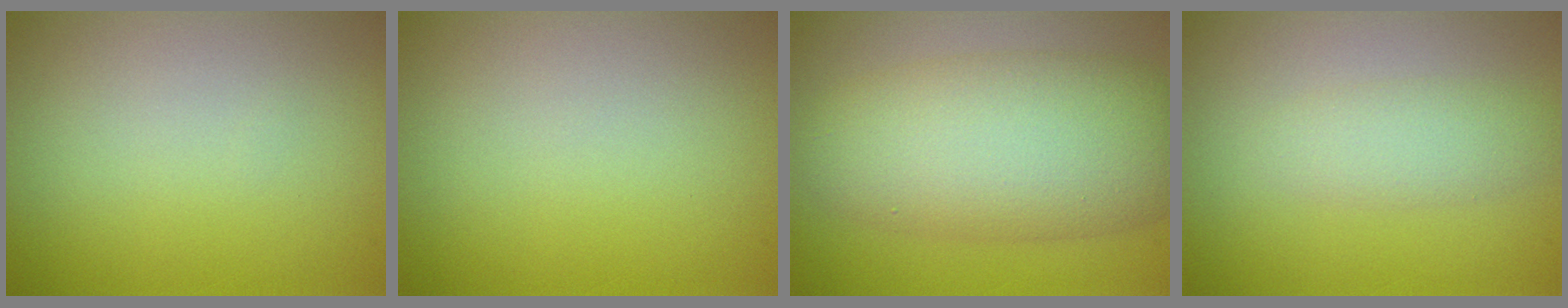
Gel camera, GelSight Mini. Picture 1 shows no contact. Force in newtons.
{"total": 0.0}
{"total": 9.6, "press": 9.6, "slide": 0.1}
{"total": 2.2, "press": 2.2, "slide": 0.0}